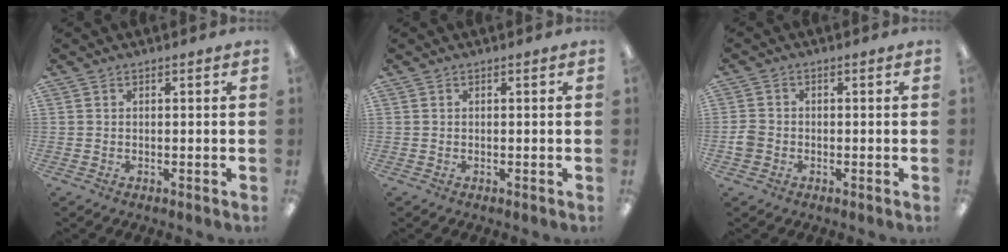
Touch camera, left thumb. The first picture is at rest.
{"total": 0.0}
{"total": 3.0, "force": [-0.8, 2.6, 1.2], "torque": [-0.019, 0.007, -0.015]}